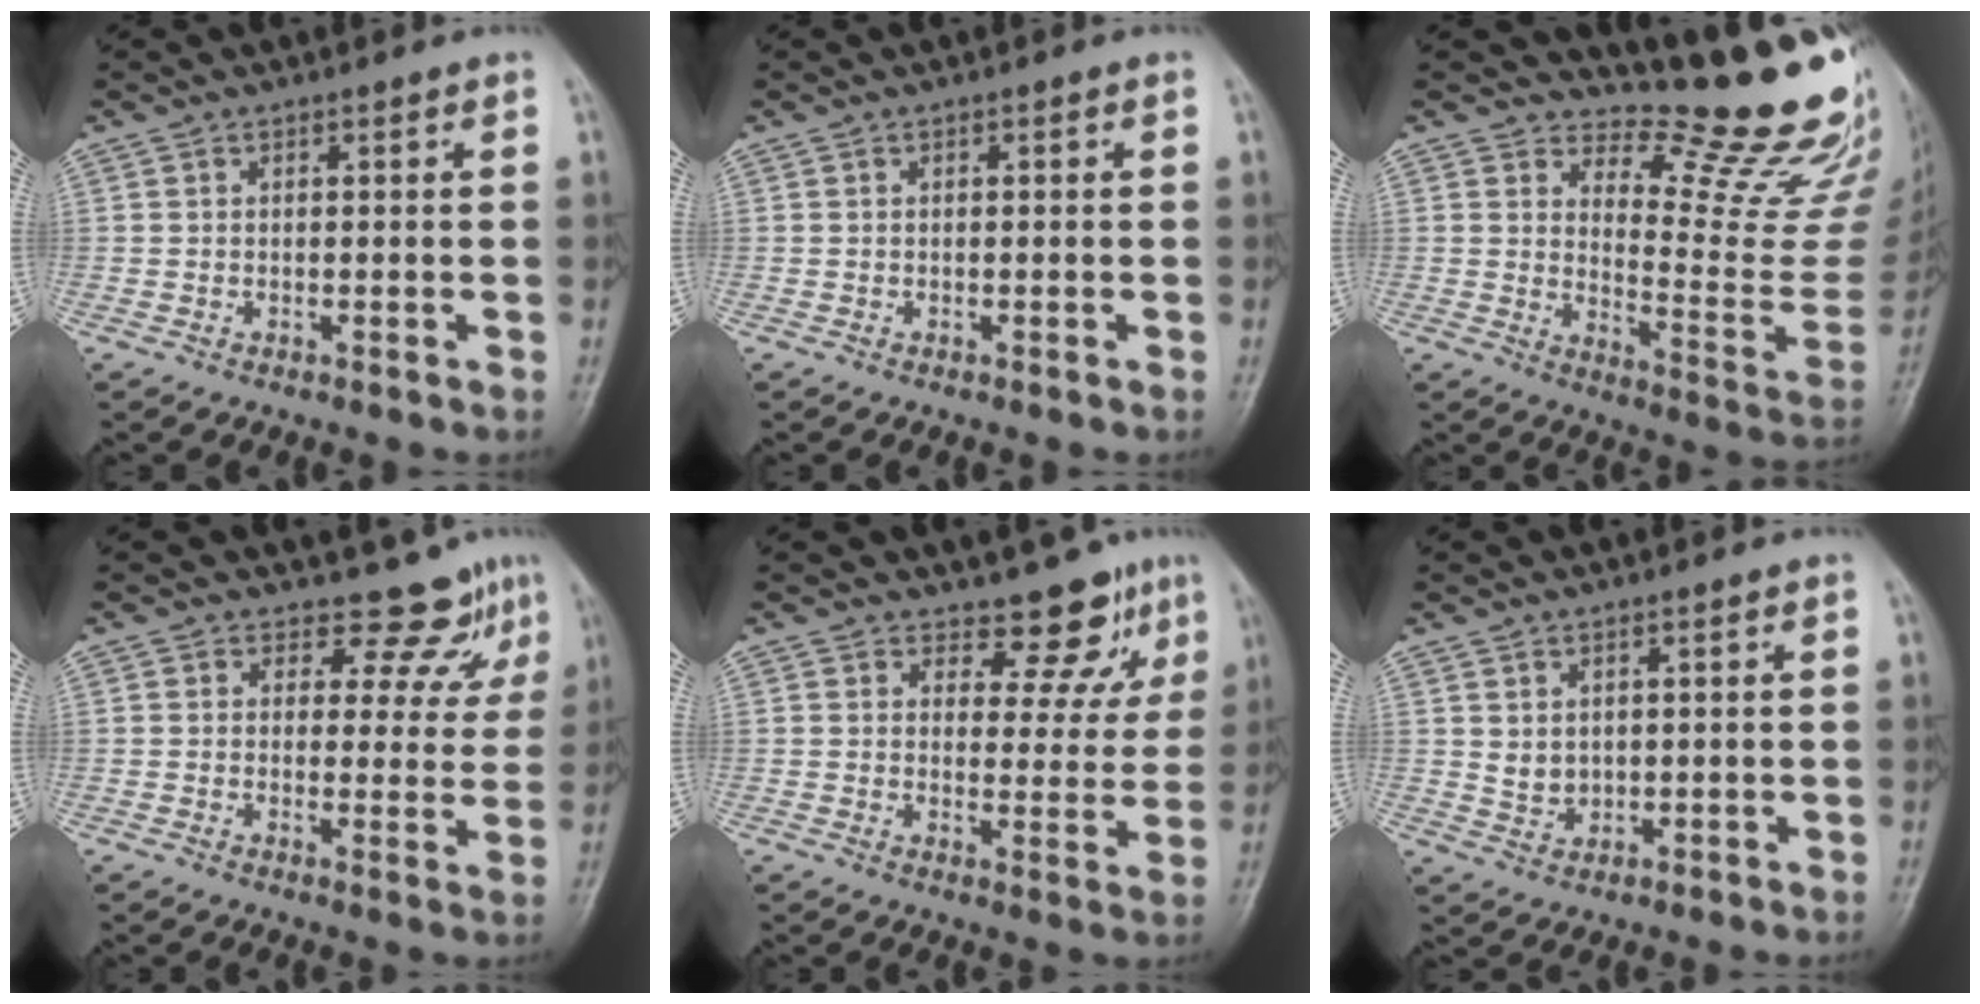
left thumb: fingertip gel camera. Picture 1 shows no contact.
{"total": 0.0}
{"total": 18.9, "force": [15.9, 4.7, 9.0], "torque": [-0.071, -0.174, 0.202]}
{"total": 6.8, "force": [5.9, 3.3, 0.8], "torque": [0.020, -0.046, 0.062]}
{"total": 7.4, "force": [6.0, 3.7, 1.9], "torque": [0.009, -0.049, 0.074]}
{"total": 3.1, "force": [1.4, 2.3, 1.5], "torque": [-0.019, -0.015, 0.035]}